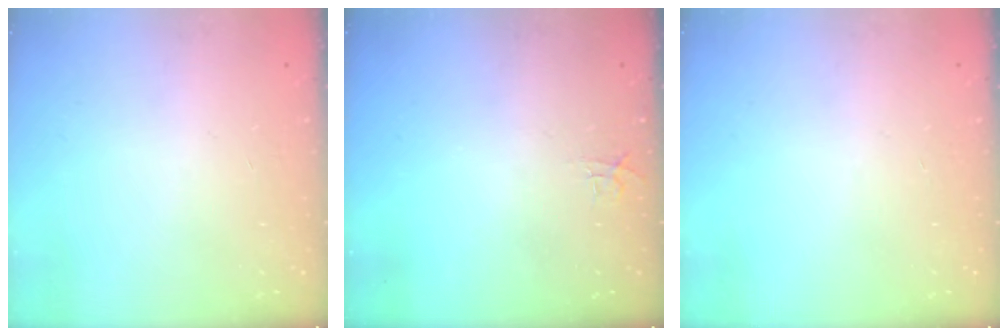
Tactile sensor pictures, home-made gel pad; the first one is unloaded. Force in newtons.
{"total": 4.7, "press": 4.6, "slide": 0.4}
{"total": 0.0}